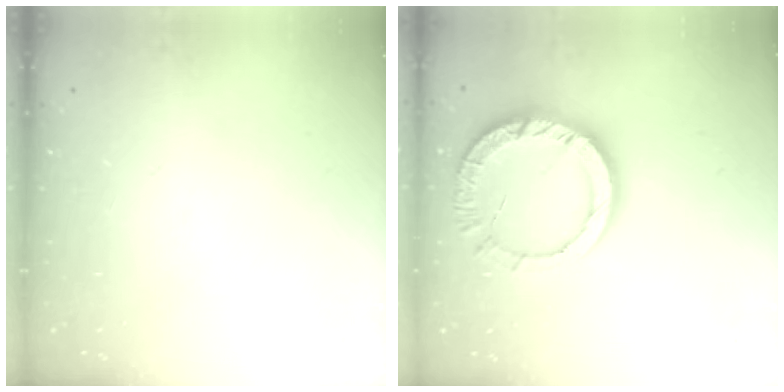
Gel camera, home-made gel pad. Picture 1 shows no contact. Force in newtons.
{"total": 13.0, "press": 12.9, "slide": 1.3}